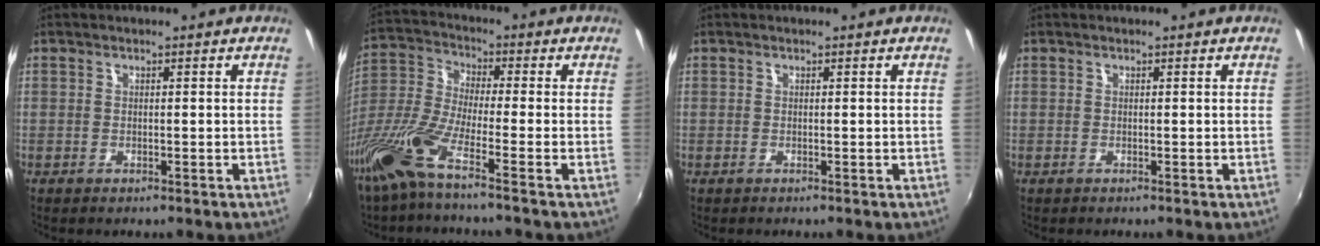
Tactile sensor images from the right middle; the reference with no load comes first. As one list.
[{"total": 10.6, "force": [-6.4, 0.5, 8.4], "torque": [-0.178, -0.017, -0.134]}, {"total": 0.0}, {"total": 0.0}]